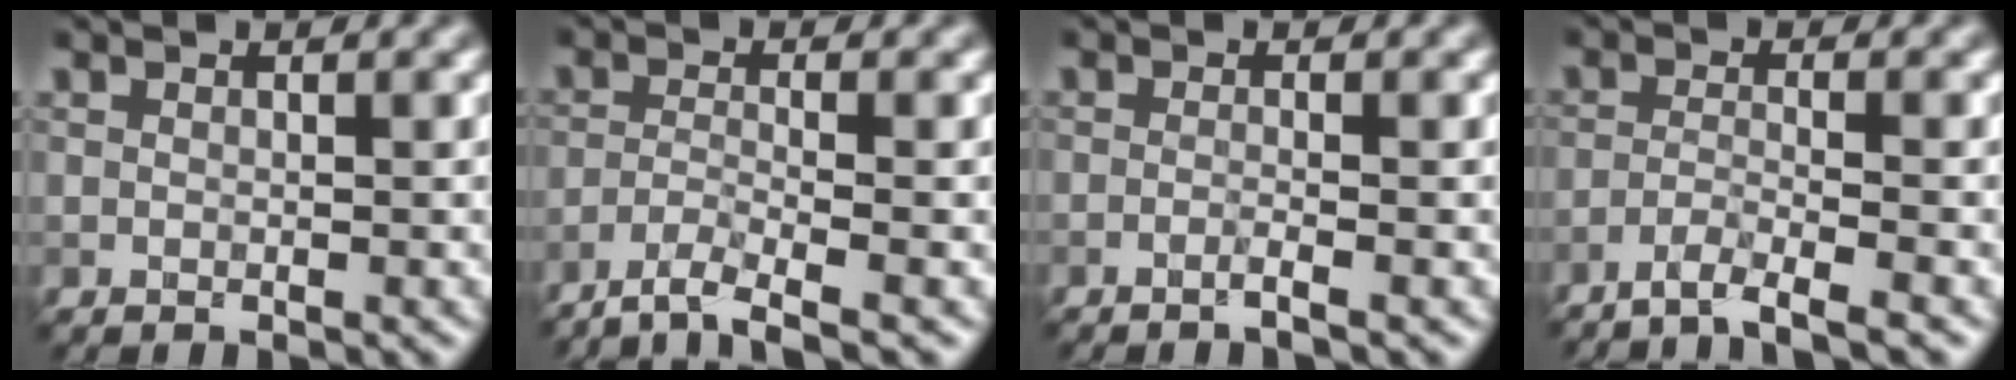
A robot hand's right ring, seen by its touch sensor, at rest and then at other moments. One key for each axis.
{"total": 3.6, "fx": -2.7, "fy": 0.5, "fz": 2.3, "tx": -0.041, "ty": -0.003, "tz": -0.061}
{"total": 1.1, "fx": -0.6, "fy": 0.1, "fz": 1.0, "tx": -0.012, "ty": -0.001, "tz": -0.019}
{"total": 2.8, "fx": -2.2, "fy": 0.1, "fz": 1.7, "tx": -0.026, "ty": 0.001, "tz": -0.056}